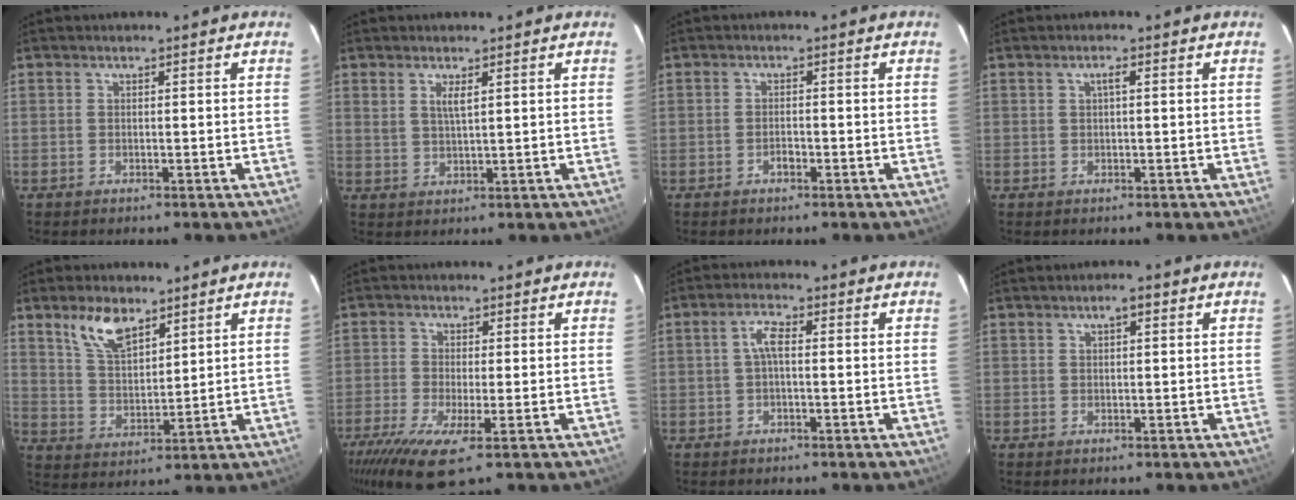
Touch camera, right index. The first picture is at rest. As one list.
[{"total": 2.3, "force": [1.2, 0.5, 2.0], "torque": [-0.036, -0.001, 0.022]}, {"total": 1.4, "force": [-1.0, 0.6, 0.8], "torque": [-0.016, 0.003, -0.017]}, {"total": 1.2, "force": [0.3, 0.2, 1.1], "torque": [-0.021, 0.006, 0.004]}, {"total": 8.7, "force": [5.7, 4.0, 5.3], "torque": [-0.095, 0.010, 0.116]}, {"total": 9.3, "force": [-4.4, 2.0, 7.9], "torque": [-0.178, -0.033, -0.083]}, {"total": 3.1, "force": [0.0, 1.0, 2.9], "torque": [-0.059, 0.010, 0.001]}, {"total": 1.9, "force": [1.0, 0.6, 1.6], "torque": [-0.028, 0.009, 0.016]}]